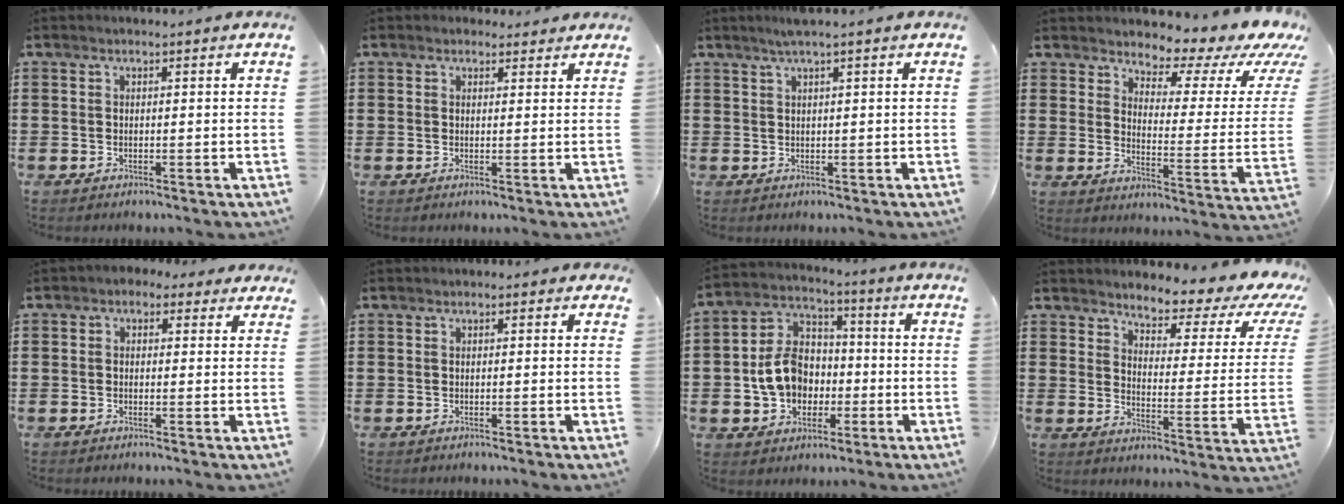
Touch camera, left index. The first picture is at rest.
{"total": 1.5, "force": [1.2, 0.8, 0.3], "torque": [-0.001, 0.002, 0.022]}
{"total": 1.7, "force": [1.0, -0.3, 1.4], "torque": [-0.026, 0.000, 0.017]}
{"total": 4.9, "force": [4.3, 1.6, 1.7], "torque": [-0.046, -0.038, 0.067]}
{"total": 1.6, "force": [0.2, 1.4, 0.8], "torque": [-0.020, 0.009, 0.001]}
{"total": 0.5, "force": [-0.2, 0.4, 0.3], "torque": [-0.006, 0.003, -0.004]}
{"total": 9.5, "force": [-1.5, 7.8, 5.1], "torque": [-0.133, 0.025, -0.029]}
{"total": 3.6, "force": [3.0, 0.9, 1.6], "torque": [-0.039, -0.030, 0.039]}